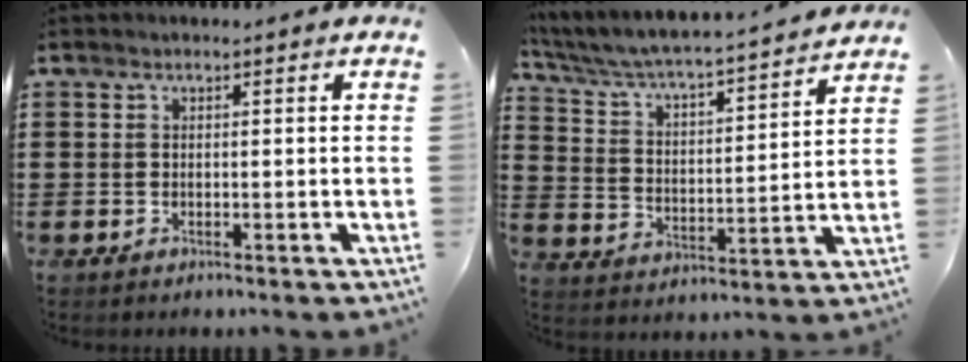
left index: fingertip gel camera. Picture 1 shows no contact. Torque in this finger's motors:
{"motor_torque": [2.14, 0.00, 0.32, 0.08]}